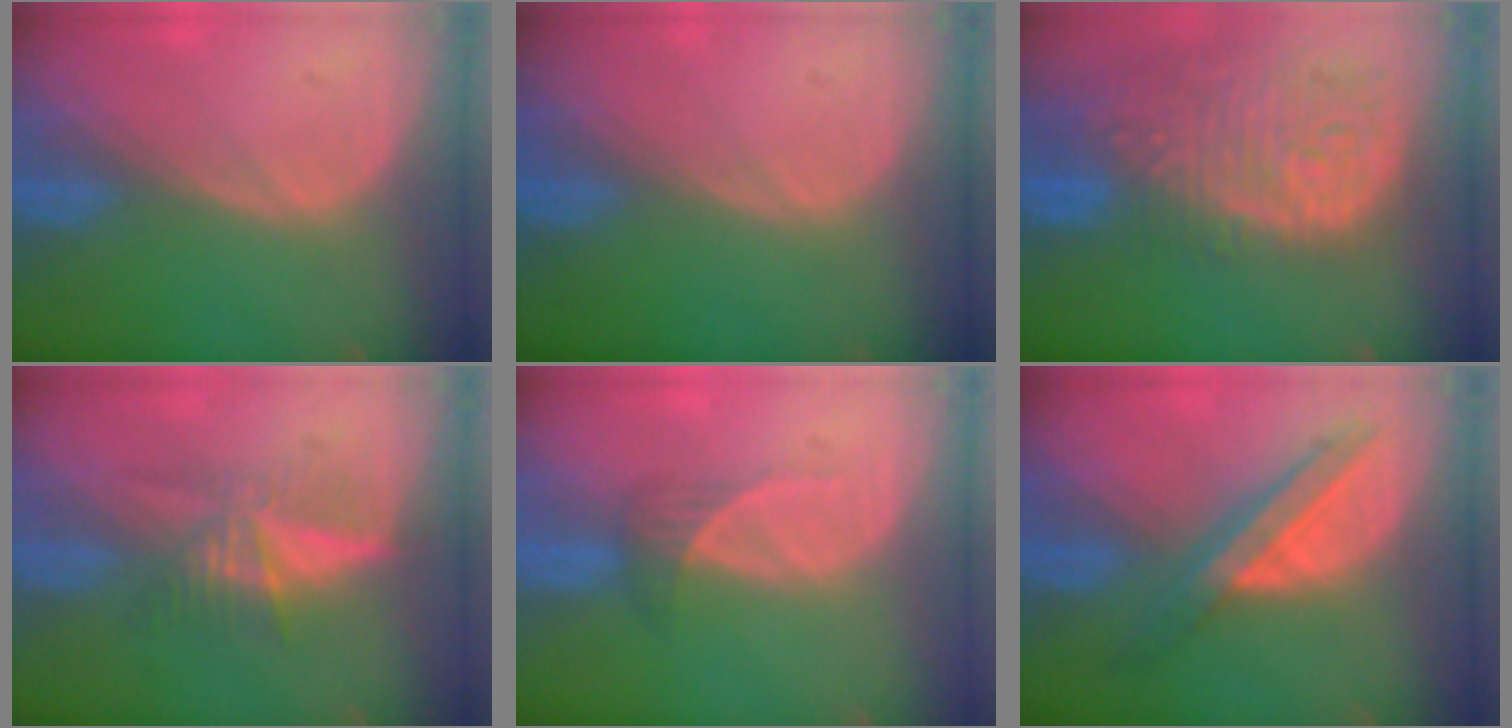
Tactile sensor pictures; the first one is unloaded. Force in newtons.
{"total": 0.0}
{"total": 14.2, "press": 11.7, "slide": 8.1}
{"total": 5.1, "press": 4.9, "slide": 1.5}
{"total": 2.1, "press": 1.9, "slide": 0.9}
{"total": 6.1, "press": 6.0, "slide": 0.9}